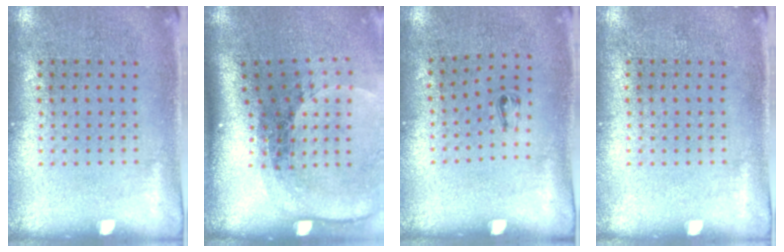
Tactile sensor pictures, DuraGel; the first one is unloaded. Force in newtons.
{"total": 2.4, "press": 1.7, "slide": 1.7}
{"total": 0.5, "press": 0.2, "slide": 0.5}
{"total": 0.0}